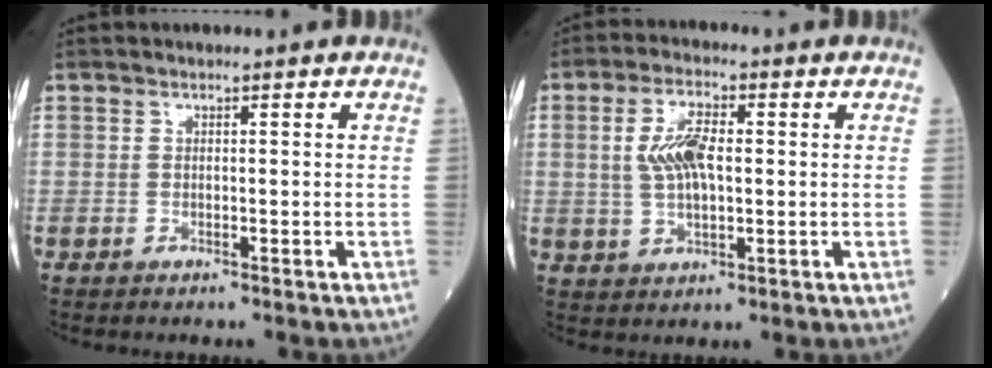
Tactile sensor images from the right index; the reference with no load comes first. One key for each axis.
{"total": 6.8, "fx": 0.6, "fy": 2.8, "fz": 6.1, "tx": -0.130, "ty": 0.012, "tz": 0.013}